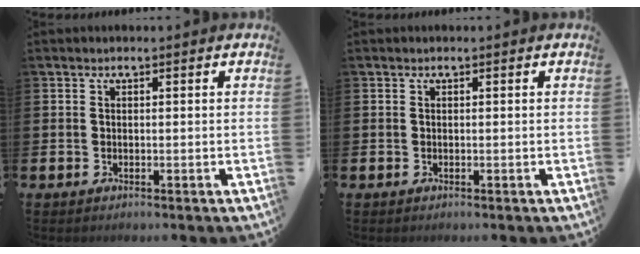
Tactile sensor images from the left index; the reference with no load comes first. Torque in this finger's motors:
{"motor_torque": [0.00, 0.00, 0.01, 0.01]}